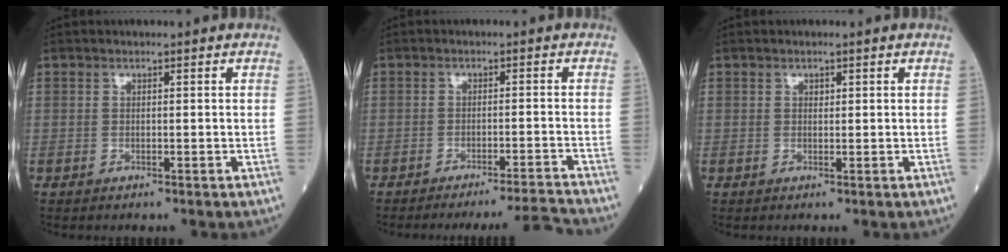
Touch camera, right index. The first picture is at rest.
{"total": 6.7, "force": [-6.2, -2.3, 0.8], "torque": [-0.003, -0.002, -0.093]}
{"total": 0.5, "force": [0.2, 0.4, 0.2], "torque": [0.000, -0.002, 0.004]}